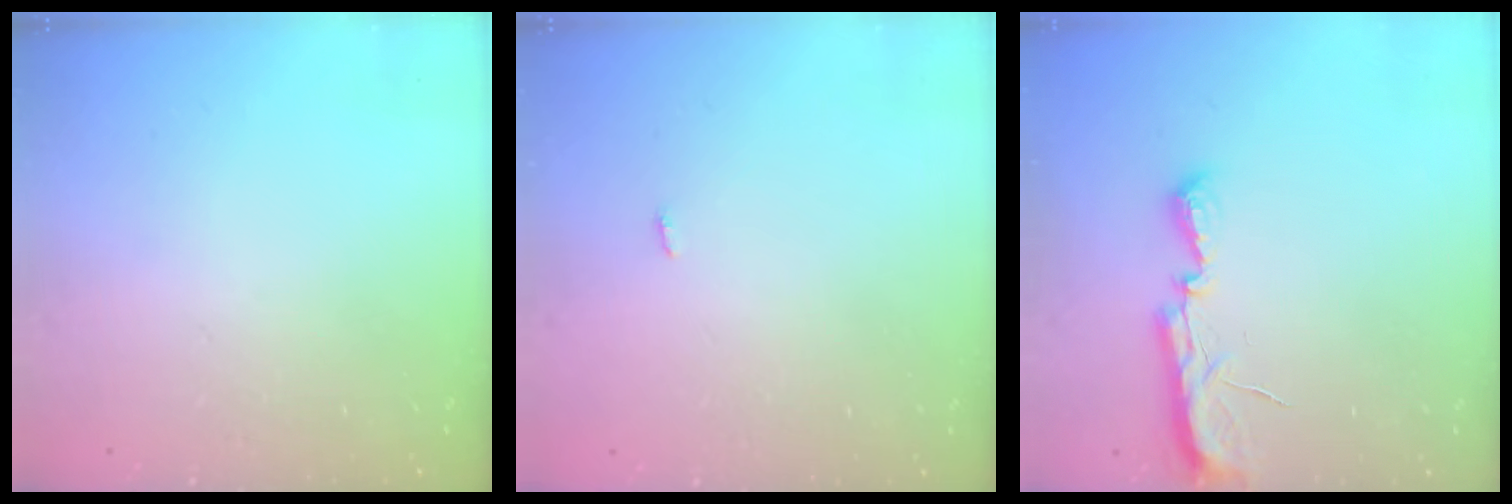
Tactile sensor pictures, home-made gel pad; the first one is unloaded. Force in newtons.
{"total": 2.8, "press": 1.8, "slide": 2.2}
{"total": 9.8, "press": 8.5, "slide": 4.8}